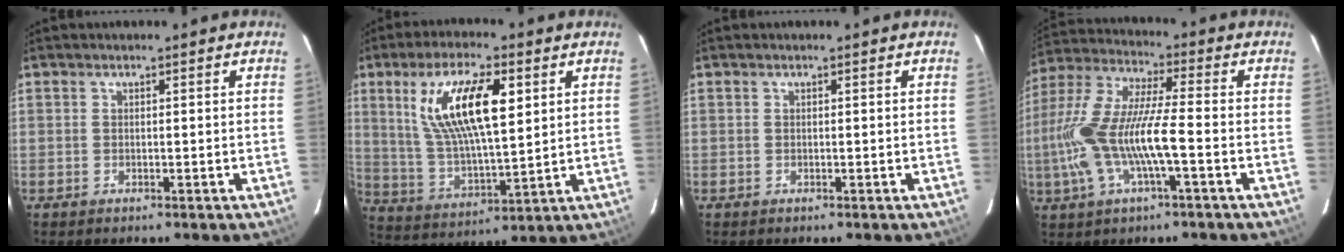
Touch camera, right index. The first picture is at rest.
{"total": 16.0, "force": [5.8, 5.3, 14.0], "torque": [-0.266, 0.007, 0.115]}
{"total": 0.0}
{"total": 16.2, "force": [-3.7, 3.2, 15.5], "torque": [-0.318, -0.003, -0.070]}